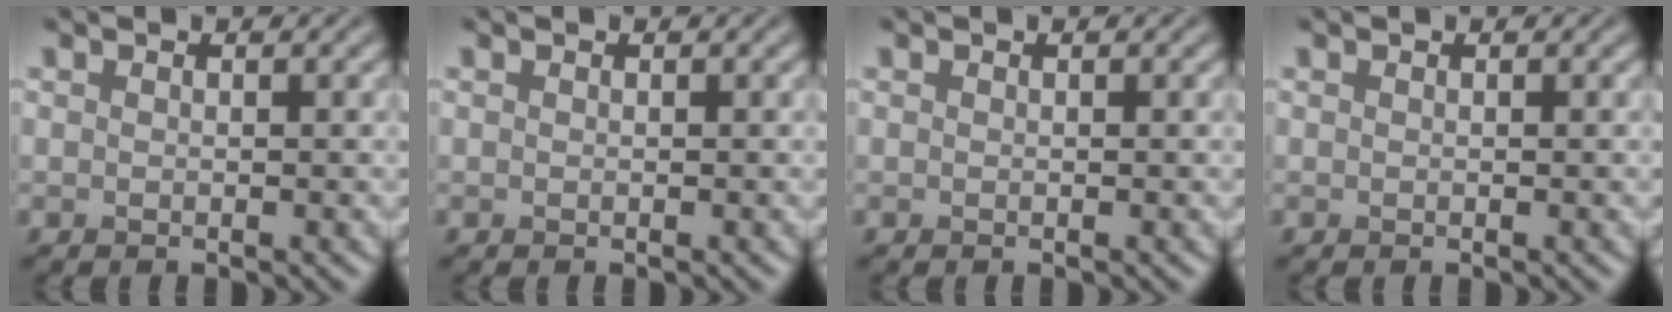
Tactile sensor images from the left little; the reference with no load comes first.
{"total": 0.0}
{"total": 0.0}
{"total": 0.0}